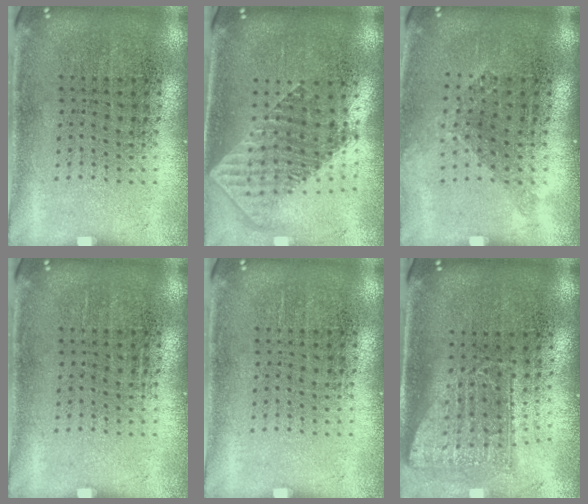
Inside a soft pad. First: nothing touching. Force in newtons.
{"total": 1.9, "press": 1.5, "slide": 1.2}
{"total": 1.0, "press": 0.8, "slide": 0.6}
{"total": 0.0}
{"total": 0.0}
{"total": 1.7, "press": 1.3, "slide": 1.1}